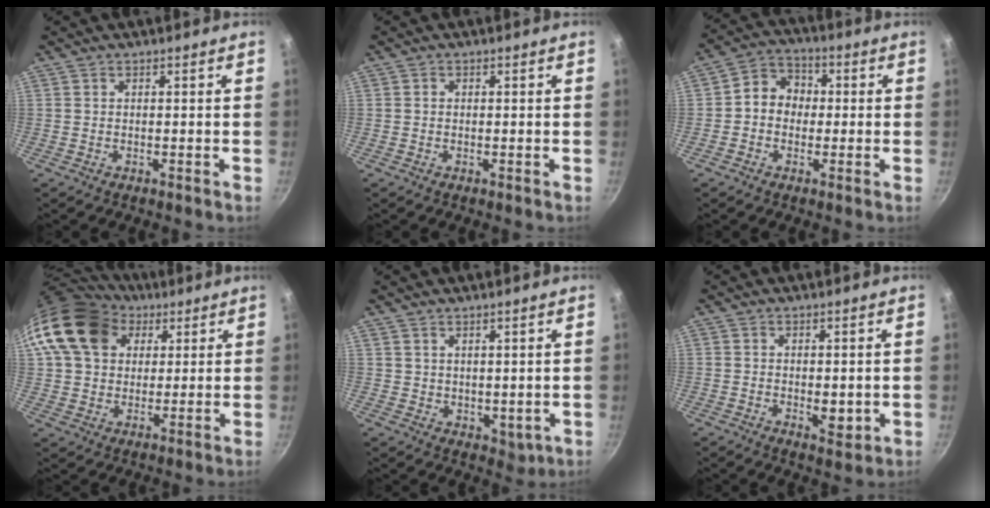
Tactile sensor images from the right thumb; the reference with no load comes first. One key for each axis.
{"total": 0.7, "fx": 0.0, "fy": 0.6, "fz": 0.3, "tx": -0.004, "ty": 0.004, "tz": 0.001}
{"total": 7.6, "fx": 0.0, "fy": 6.5, "fz": 3.9, "tx": -0.031, "ty": 0.020, "tz": -0.018}
{"total": 17.1, "fx": 6.8, "fy": 13.0, "fz": 8.8, "tx": -0.146, "ty": 0.008, "tz": 0.115}
{"total": 4.3, "fx": 2.7, "fy": 2.6, "fz": 2.1, "tx": -0.016, "ty": -0.017, "tz": 0.057}
{"total": 3.5, "fx": 0.0, "fy": 2.0, "fz": 2.9, "tx": -0.042, "ty": -0.014, "tz": 0.001}